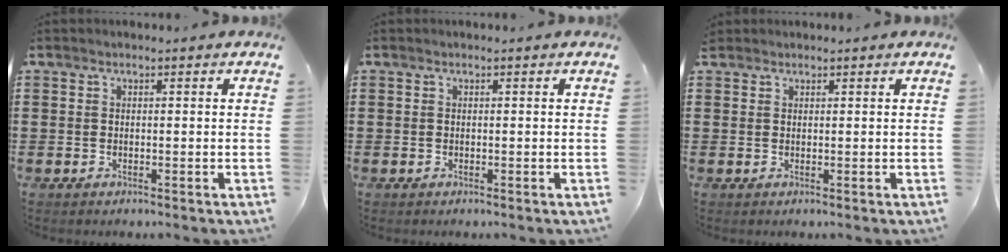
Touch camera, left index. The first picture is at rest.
{"total": 0.0}
{"total": 0.8, "force": [0.8, 0.3, 0.1], "torque": [-0.004, 0.002, 0.015]}